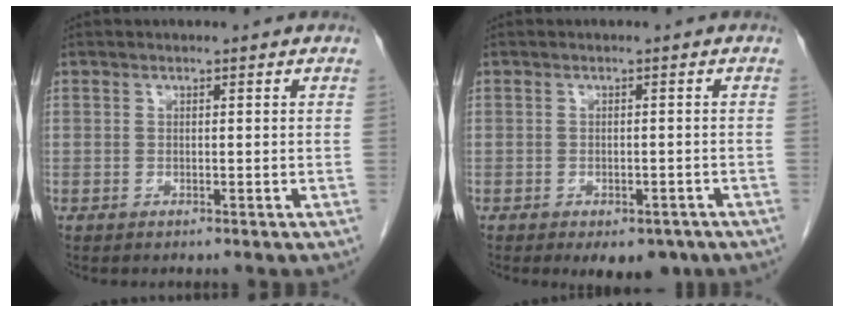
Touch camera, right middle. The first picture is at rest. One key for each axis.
{"total": 5.9, "fx": -4.2, "fy": 3.0, "fz": 2.9, "tx": -0.024, "ty": 0.000, "tz": -0.052}